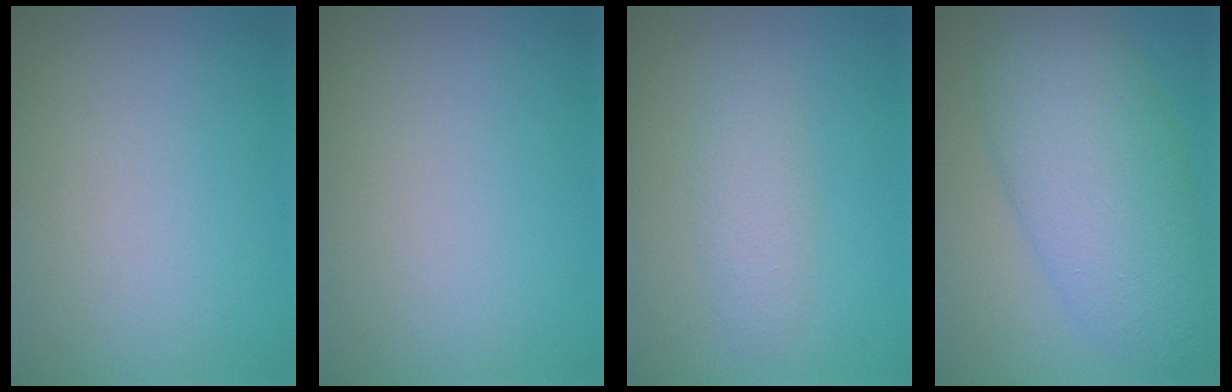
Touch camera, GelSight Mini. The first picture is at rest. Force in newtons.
{"total": 0.0}
{"total": 2.3, "press": 2.3, "slide": 0.0}
{"total": 9.2, "press": 9.2, "slide": 0.1}